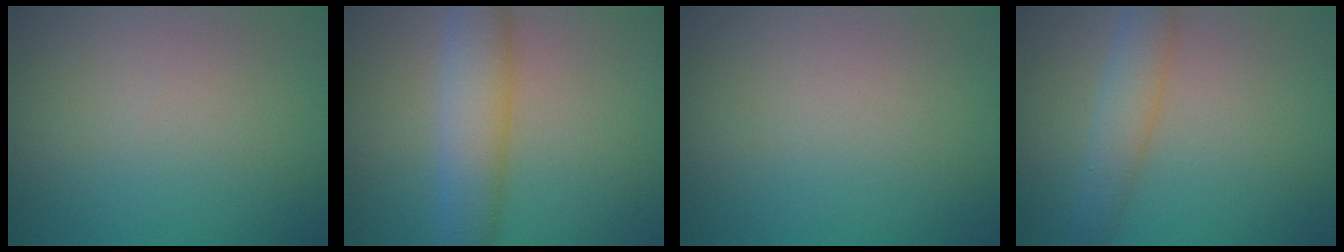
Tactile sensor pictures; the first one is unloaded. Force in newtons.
{"total": 5.0, "press": 5.0, "slide": 0.2}
{"total": 0.0}
{"total": 3.2, "press": 3.2, "slide": 0.1}